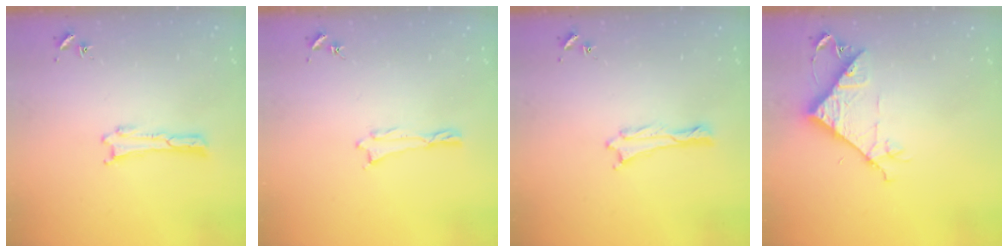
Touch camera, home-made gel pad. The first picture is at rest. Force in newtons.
{"total": 0.0}
{"total": 0.0}
{"total": 8.3, "press": 8.3, "slide": 0.8}